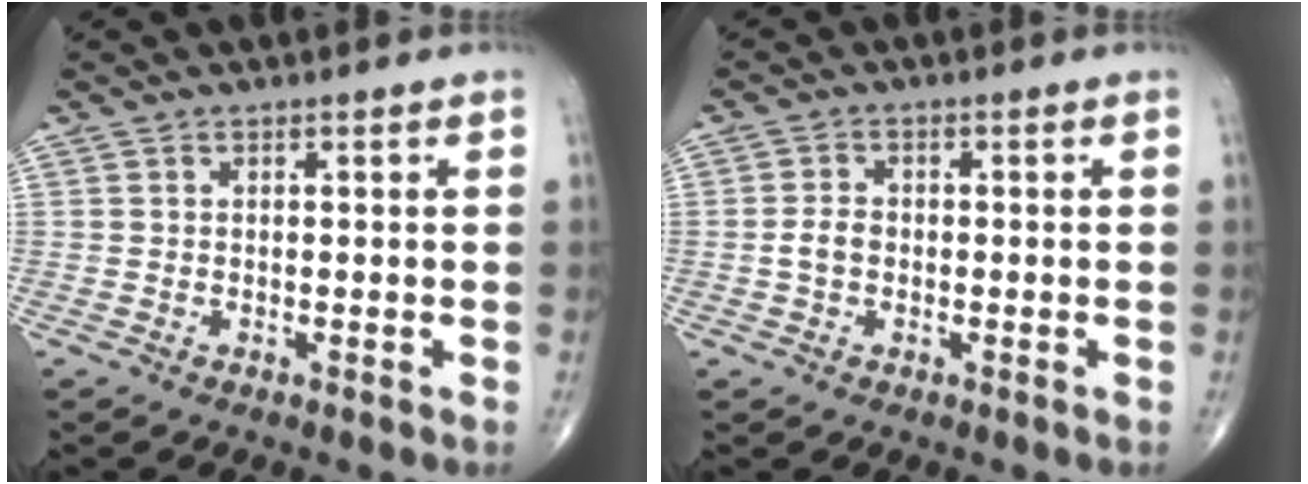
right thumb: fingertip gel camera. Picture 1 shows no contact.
{"total": 2.8, "force": [-0.5, 2.0, 1.9], "torque": [-0.034, 0.010, -0.014]}